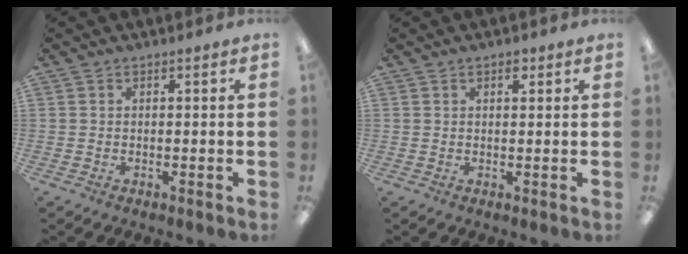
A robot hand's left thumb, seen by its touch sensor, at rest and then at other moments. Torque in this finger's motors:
{"motor_torque": [-0.02, 0.13, -0.23, 0.10, 0.07]}